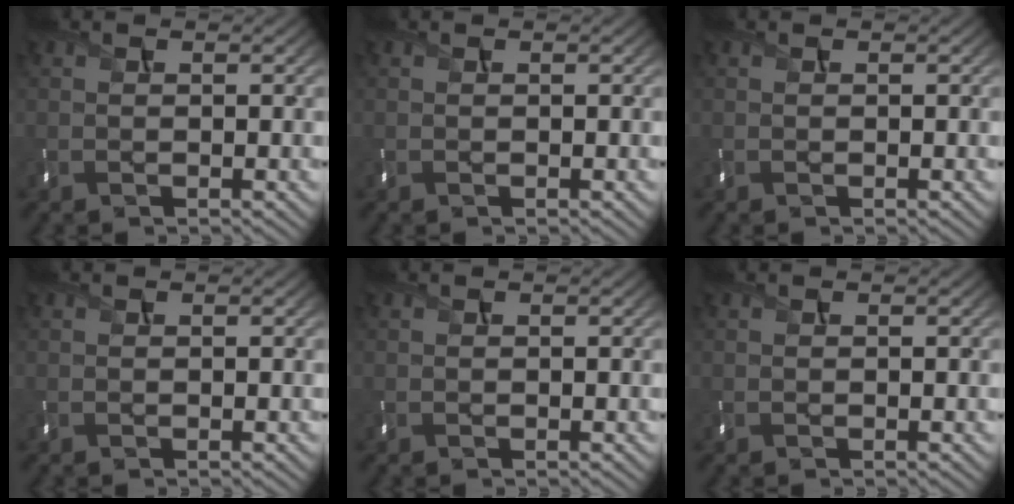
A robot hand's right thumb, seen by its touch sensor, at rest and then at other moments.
{"total": 0.0}
{"total": 0.0}
{"total": 0.0}
{"total": 0.0}
{"total": 0.0}